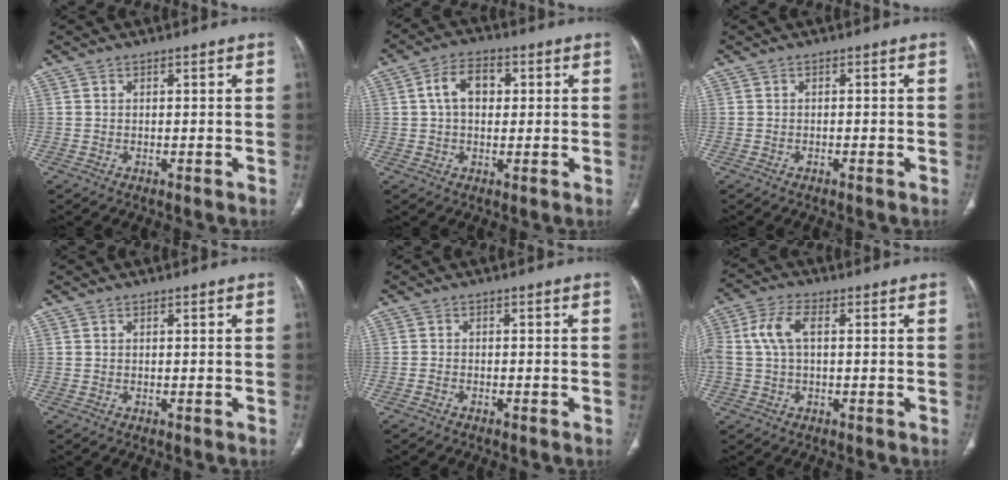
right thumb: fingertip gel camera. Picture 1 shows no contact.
{"total": 7.0, "force": [1.2, 4.7, 5.1], "torque": [-0.078, 0.015, 0.016]}
{"total": 0.5, "force": [-0.3, 0.0, 0.4], "torque": [-0.010, 0.004, -0.004]}
{"total": 0.0}
{"total": 0.8, "force": [-0.8, 0.3, 0.2], "torque": [-0.008, 0.008, -0.016]}
{"total": 7.2, "force": [0.9, 3.9, 6.0], "torque": [-0.146, 0.026, 0.016]}